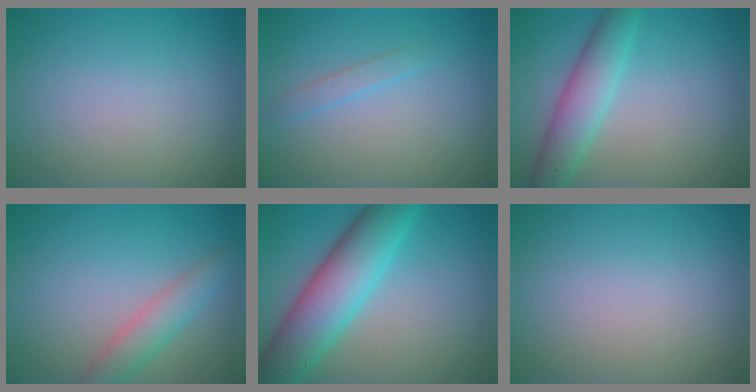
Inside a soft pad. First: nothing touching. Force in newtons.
{"total": 1.1, "press": 1.1, "slide": 0.0}
{"total": 4.3, "press": 4.3, "slide": 0.1}
{"total": 2.9, "press": 2.9, "slide": 0.1}
{"total": 8.3, "press": 8.3, "slide": 0.1}
{"total": 0.0}